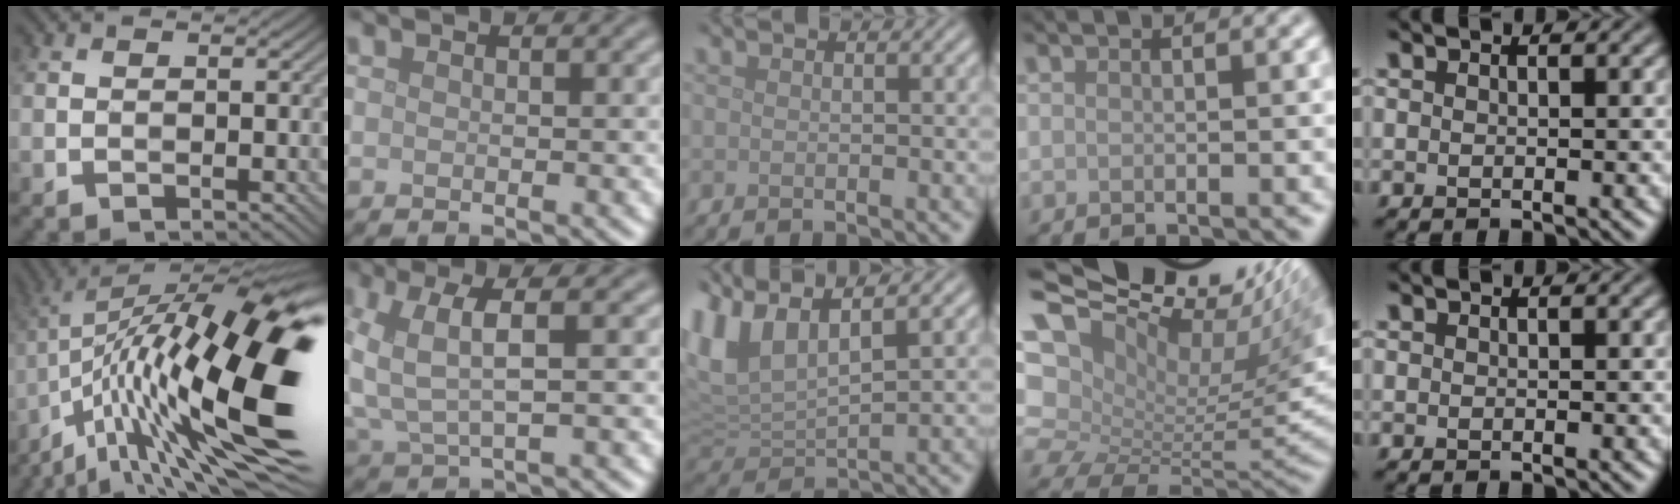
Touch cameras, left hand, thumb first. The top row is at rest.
{"thumb": {"total": 21.3, "force": [-4.0, 7.3, 19.7], "torque": [-0.328, -0.001, -0.077]}, "index": {"total": 5.3, "force": [0.8, 2.0, 4.9], "torque": [-0.126, 0.003, 0.020]}, "middle": {"total": 6.2, "force": [3.9, 2.2, 4.3], "torque": [-0.113, 0.017, 0.075]}, "ring": {"total": 15.8, "force": [6.8, 8.3, 11.6], "torque": [-0.222, 0.054, 0.160]}}